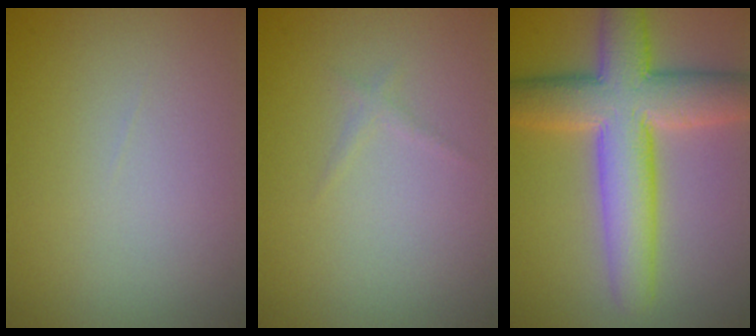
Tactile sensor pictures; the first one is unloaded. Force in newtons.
{"total": 0.6, "press": 0.6, "slide": 0.0}
{"total": 9.1, "press": 9.1, "slide": 0.3}